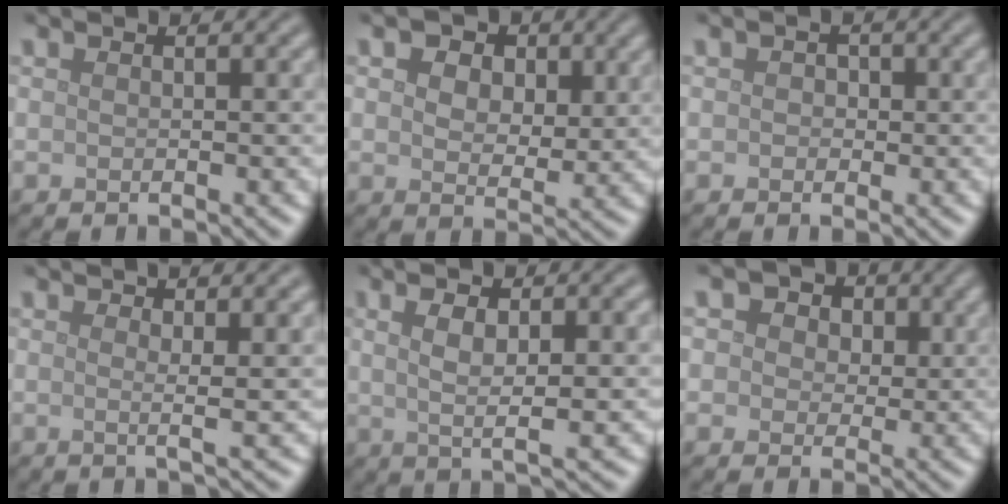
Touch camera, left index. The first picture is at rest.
{"total": 6.5, "force": [2.9, 4.1, 4.2], "torque": [-0.066, 0.011, 0.022]}
{"total": 1.1, "force": [0.2, 1.0, 0.5], "torque": [-0.002, 0.000, -0.003]}
{"total": 3.4, "force": [1.2, 0.7, 3.1], "torque": [-0.038, -0.002, 0.008]}
{"total": 5.2, "force": [0.9, 1.4, 4.9], "torque": [-0.078, 0.000, 0.017]}
{"total": 7.3, "force": [3.6, 5.3, 3.6], "torque": [-0.052, 0.018, 0.021]}